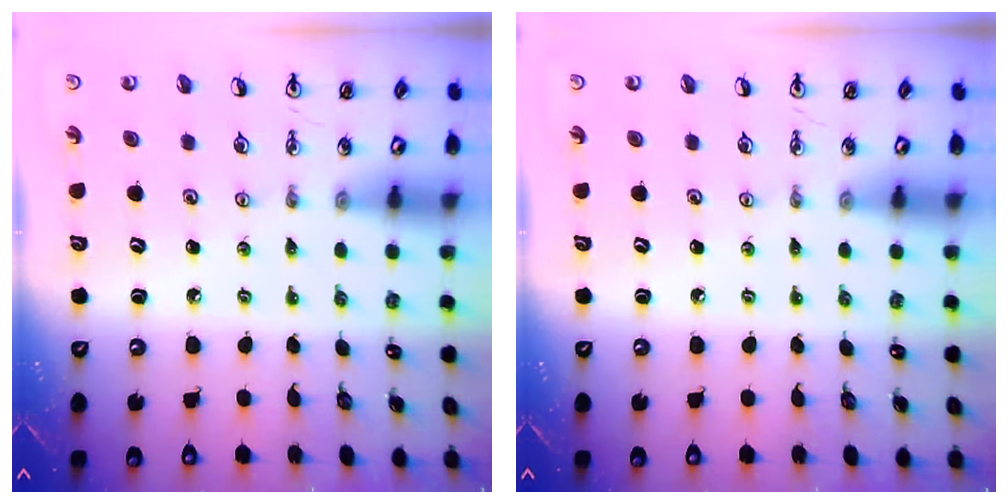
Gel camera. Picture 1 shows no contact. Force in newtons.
{"total": 0.0}